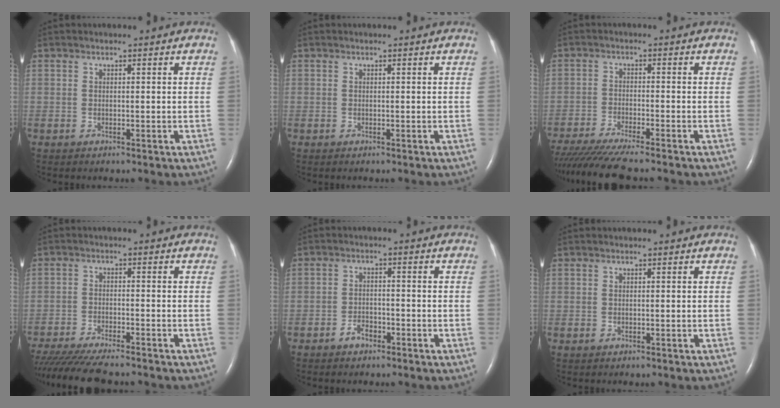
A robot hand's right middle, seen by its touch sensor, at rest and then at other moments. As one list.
[{"total": 0.0}, {"total": 11.9, "force": [-10.4, -0.2, 5.9], "torque": [-0.091, -0.033, -0.168]}, {"total": 13.6, "force": [-11.8, 1.4, 6.5], "torque": [-0.105, -0.031, -0.184]}, {"total": 2.5, "force": [-1.8, 1.3, 1.2], "torque": [-0.023, 0.005, -0.030]}, {"total": 0.0}]